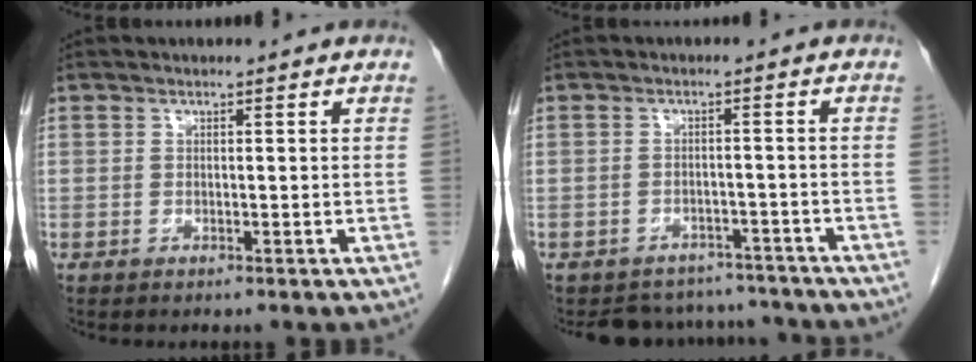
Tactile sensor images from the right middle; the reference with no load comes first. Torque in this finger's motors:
{"motor_torque": [0.66, -0.64, 0.04, 0.02]}